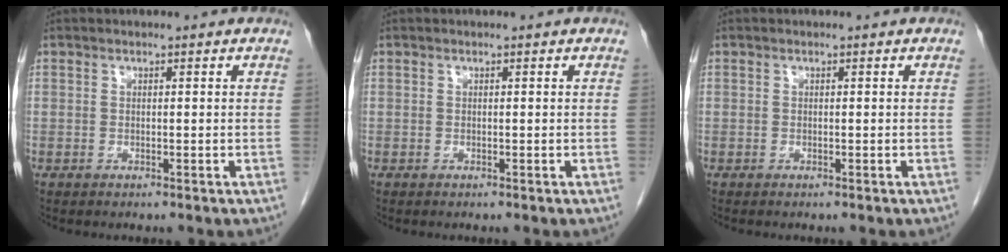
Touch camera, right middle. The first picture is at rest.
{"total": 0.0}
{"total": 0.0}